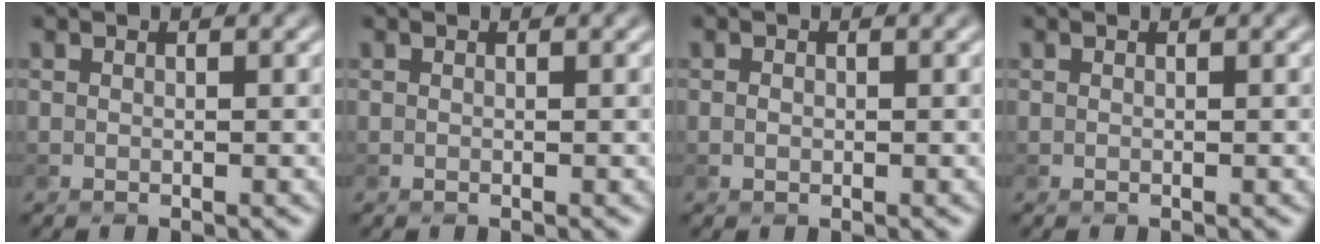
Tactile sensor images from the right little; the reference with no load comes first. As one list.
[{"total": 0.0}, {"total": 0.7, "force": [-0.1, 0.6, 0.4], "torque": [-0.006, 0.000, -0.003]}, {"total": 0.0}]